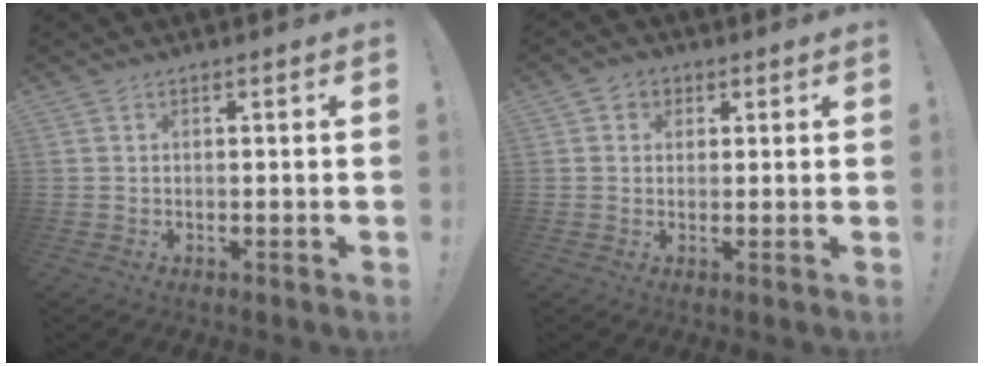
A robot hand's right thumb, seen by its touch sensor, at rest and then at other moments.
{"total": 3.3, "force": [0.8, 3.1, 0.9], "torque": [-0.015, 0.002, 0.015]}